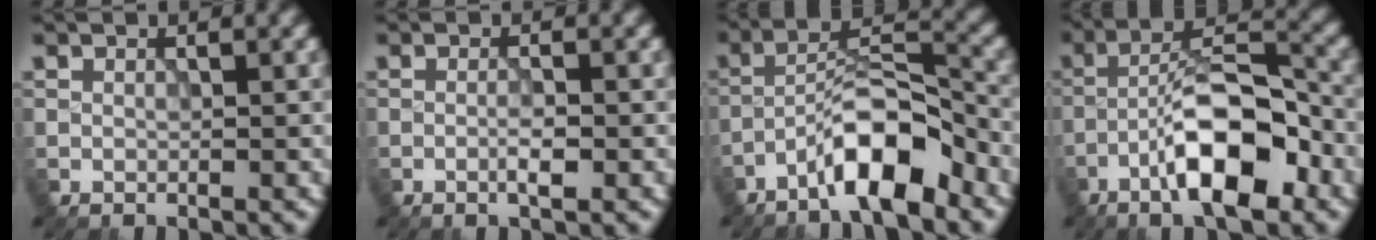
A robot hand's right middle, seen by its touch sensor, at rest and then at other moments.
{"total": 1.5, "force": [-0.5, 0.2, 1.4], "torque": [-0.026, 0.000, -0.012]}
{"total": 6.9, "force": [-4.4, 1.8, 5.0], "torque": [-0.082, 0.017, -0.081]}
{"total": 9.0, "force": [-4.5, 2.7, 7.3], "torque": [-0.115, 0.024, -0.081]}